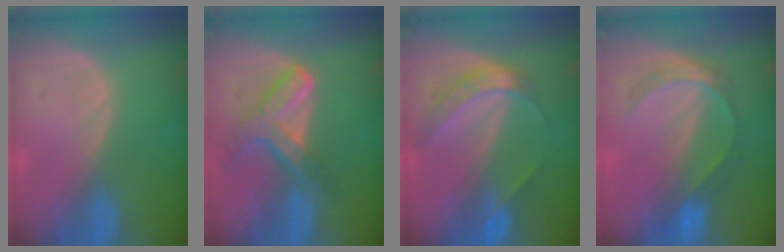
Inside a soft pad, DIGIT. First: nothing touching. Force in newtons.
{"total": 7.6, "press": 6.3, "slide": 4.3}
{"total": 6.2, "press": 5.2, "slide": 3.3}
{"total": 5.4, "press": 5.0, "slide": 2.1}